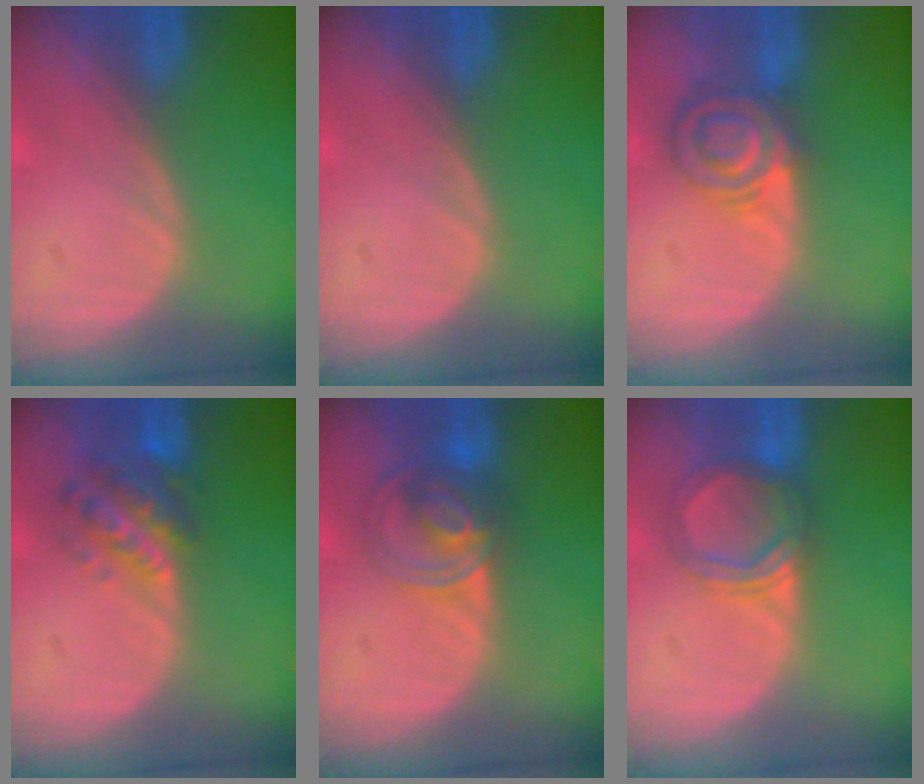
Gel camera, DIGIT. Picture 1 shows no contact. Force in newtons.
{"total": 0.0}
{"total": 6.5, "press": 6.3, "slide": 1.8}
{"total": 5.9, "press": 5.7, "slide": 1.2}
{"total": 7.5, "press": 6.2, "slide": 4.1}
{"total": 5.5, "press": 5.2, "slide": 1.8}